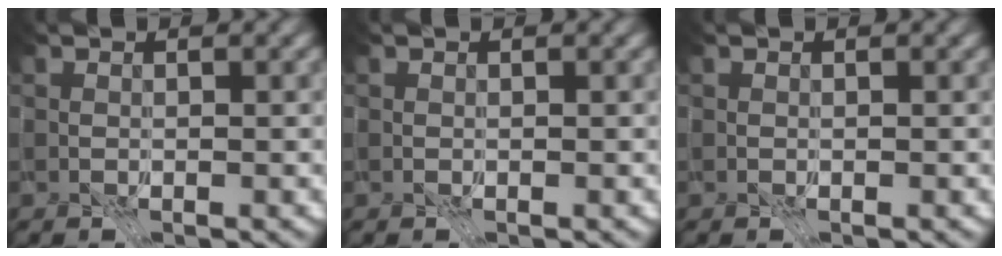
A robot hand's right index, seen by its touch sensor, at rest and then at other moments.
{"total": 0.0}
{"total": 0.0}